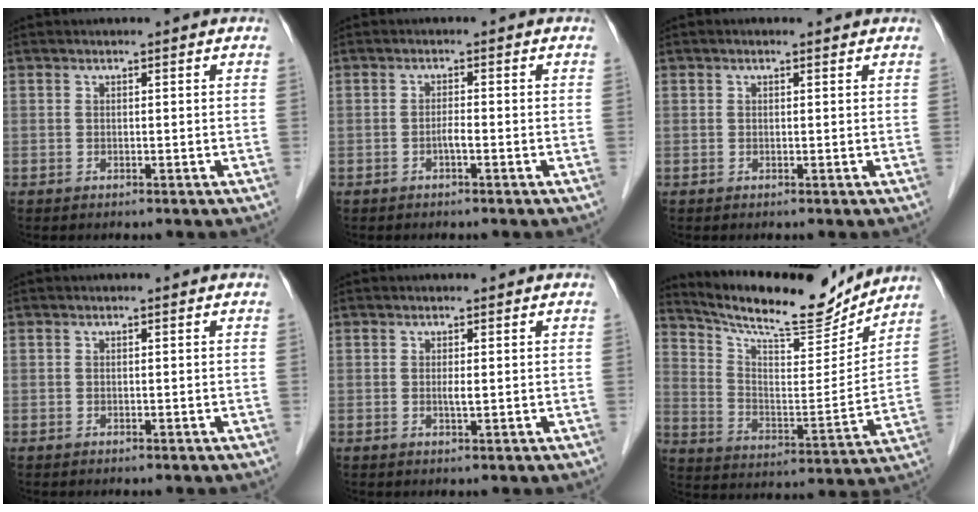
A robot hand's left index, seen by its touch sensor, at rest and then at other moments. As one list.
[{"total": 1.2, "force": [-0.7, 0.1, 1.0], "torque": [-0.019, 0.000, -0.013]}, {"total": 0.8, "force": [0.6, 0.3, 0.4], "torque": [-0.013, 0.007, 0.007]}, {"total": 0.0}, {"total": 0.9, "force": [0.1, 0.1, 0.9], "torque": [-0.021, -0.004, 0.002]}, {"total": 16.7, "force": [15.7, 2.4, 5.2], "torque": [-0.101, -0.020, 0.246]}]